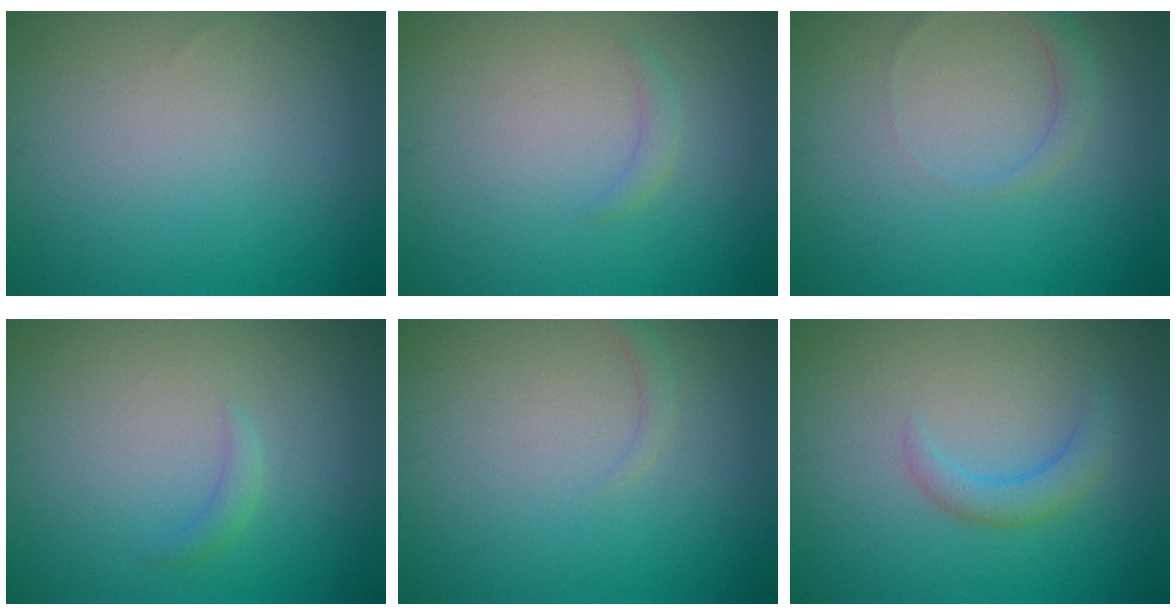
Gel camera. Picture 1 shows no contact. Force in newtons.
{"total": 0.8, "press": 0.8, "slide": 0.1}
{"total": 1.5, "press": 1.5, "slide": 0.1}
{"total": 0.9, "press": 0.9, "slide": 0.1}
{"total": 0.8, "press": 0.8, "slide": 0.1}
{"total": 1.9, "press": 1.9, "slide": 0.3}